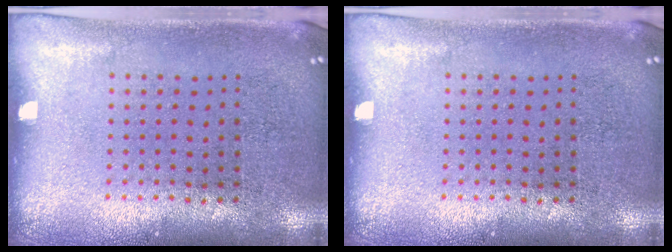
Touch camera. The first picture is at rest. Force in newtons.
{"total": 0.0}